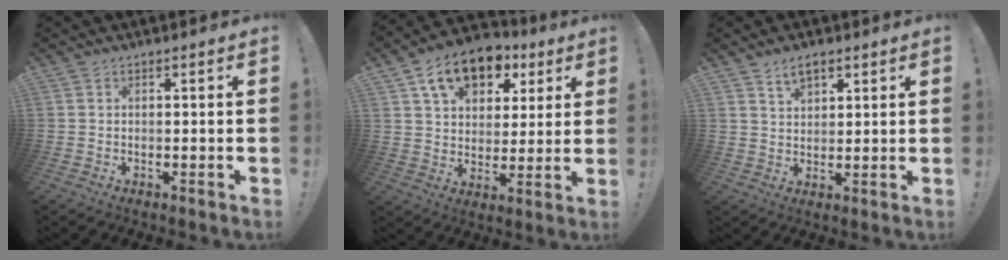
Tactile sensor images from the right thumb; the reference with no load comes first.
{"total": 15.7, "force": [8.5, 10.2, 8.3], "torque": [-0.125, -0.040, 0.156]}
{"total": 5.1, "force": [3.5, 2.8, 2.3], "torque": [-0.032, -0.014, 0.063]}